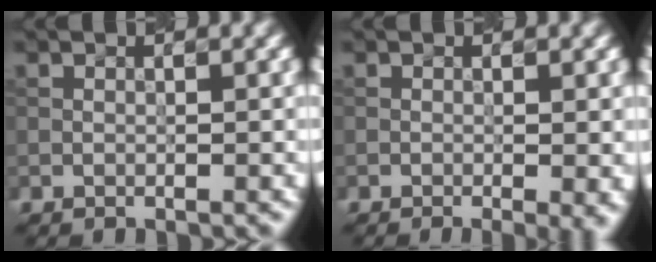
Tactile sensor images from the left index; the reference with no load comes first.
{"total": 3.1, "force": [-0.8, 0.9, 2.8], "torque": [-0.029, -0.003, -0.006]}